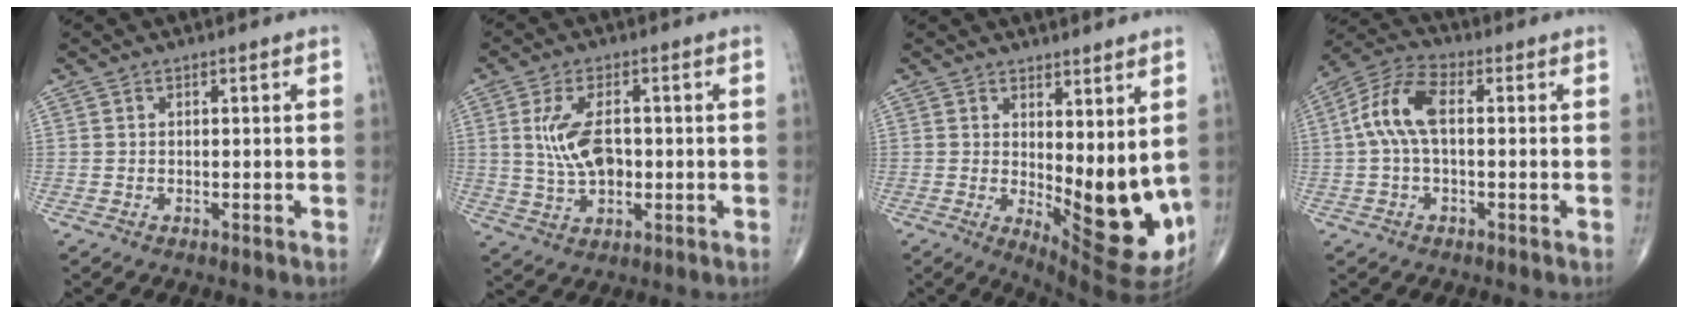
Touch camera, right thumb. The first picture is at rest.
{"total": 8.5, "force": [0.7, 4.6, 7.1], "torque": [-0.133, 0.000, 0.018]}
{"total": 13.0, "force": [0.7, 5.0, 12.0], "torque": [-0.151, -0.037, 0.028]}
{"total": 9.1, "force": [0.6, 4.4, 7.9], "torque": [-0.177, 0.029, 0.006]}